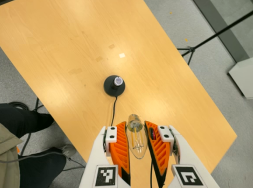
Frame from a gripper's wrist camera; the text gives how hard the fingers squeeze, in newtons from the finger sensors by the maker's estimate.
{"total": 16.9, "left": 17.9, "right": 15.9}